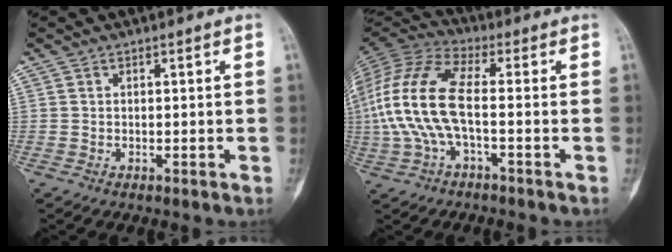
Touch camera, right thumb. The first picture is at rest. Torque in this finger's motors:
{"motor_torque": [2.46, 2.55, 2.24, -0.27, 0.32]}